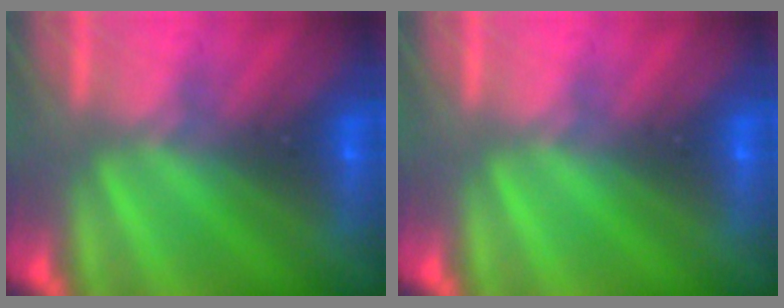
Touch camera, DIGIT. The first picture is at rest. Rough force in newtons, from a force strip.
{"total": 0.0}